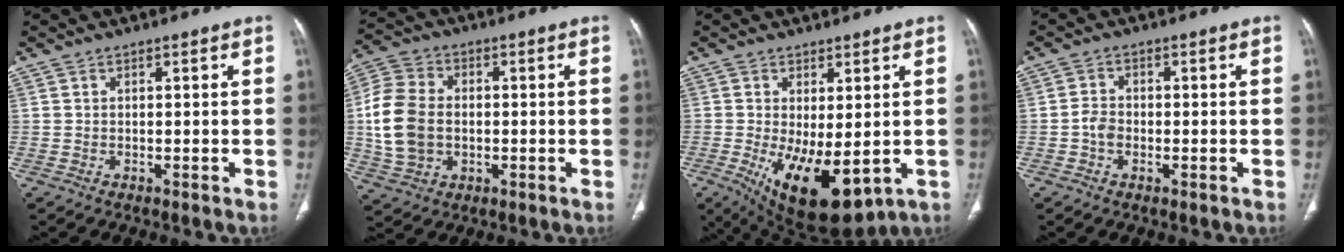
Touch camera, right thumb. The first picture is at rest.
{"total": 13.1, "force": [-0.3, 9.7, 8.8], "torque": [-0.173, 0.012, -0.006]}
{"total": 13.9, "force": [-3.0, 6.1, 12.1], "torque": [-0.194, -0.024, -0.020]}
{"total": 2.7, "force": [-0.7, 1.9, 1.8], "torque": [-0.033, 0.008, -0.020]}